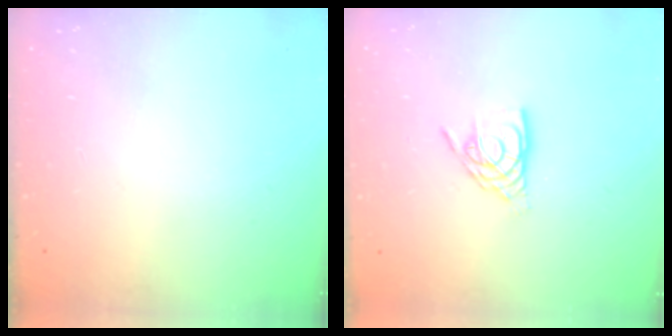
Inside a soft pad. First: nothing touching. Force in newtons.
{"total": 9.6, "press": 9.5, "slide": 0.9}